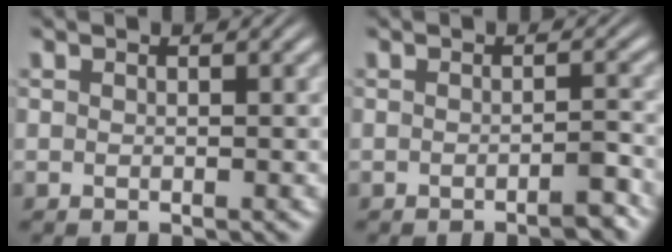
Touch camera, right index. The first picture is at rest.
{"total": 1.7, "force": [-1.4, 0.1, 0.9], "torque": [-0.014, 0.001, -0.029]}